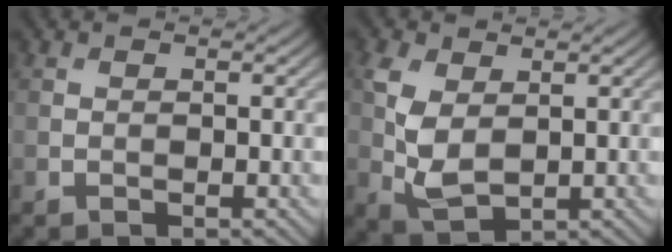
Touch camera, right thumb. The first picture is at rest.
{"total": 5.4, "force": [0.9, 3.3, 4.2], "torque": [-0.109, -0.002, 0.021]}